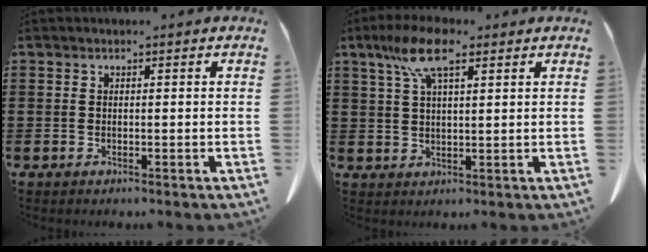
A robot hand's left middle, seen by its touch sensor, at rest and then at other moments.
{"total": 7.7, "force": [4.4, 2.0, 6.0], "torque": [-0.127, 0.009, 0.078]}